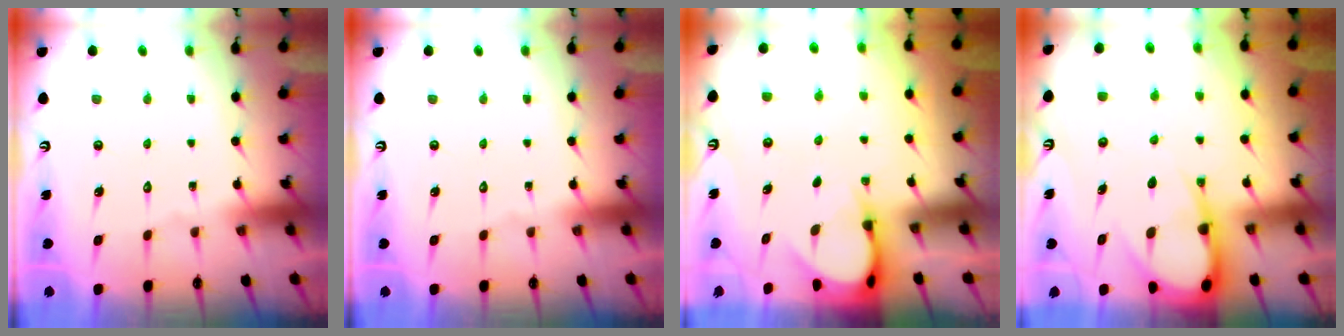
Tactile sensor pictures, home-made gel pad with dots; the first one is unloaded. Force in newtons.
{"total": 0.0}
{"total": 4.3, "press": 4.3, "slide": 0.3}
{"total": 8.0, "press": 8.0, "slide": 0.9}